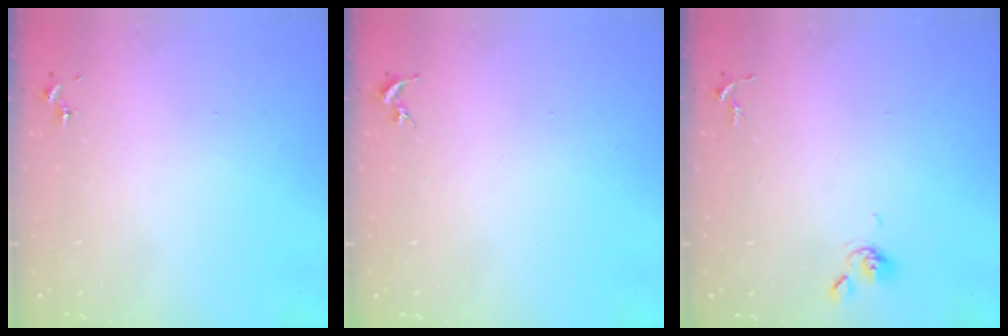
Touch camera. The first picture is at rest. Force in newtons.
{"total": 0.0}
{"total": 4.7, "press": 4.7, "slide": 0.7}